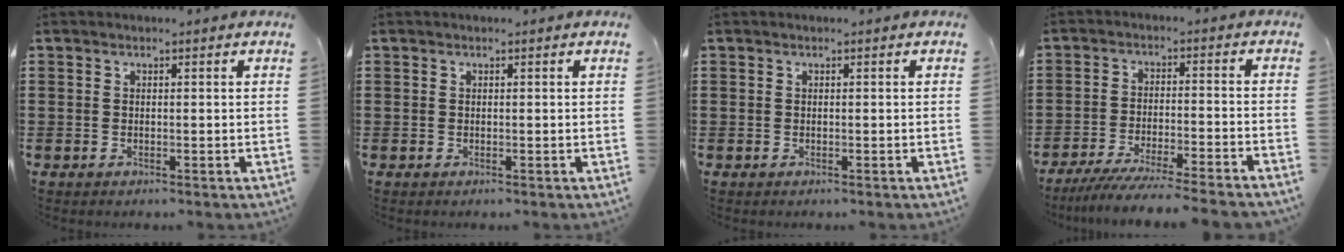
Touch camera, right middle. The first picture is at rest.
{"total": 0.0}
{"total": 0.0}
{"total": 6.1, "force": [-5.8, -0.3, 2.0], "torque": [-0.047, -0.016, -0.115]}